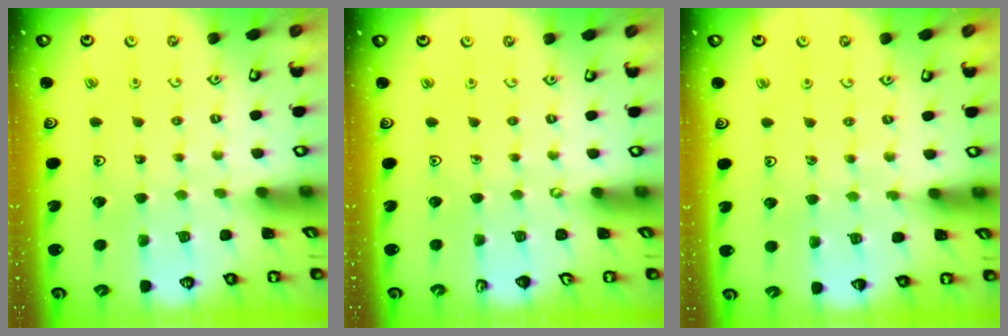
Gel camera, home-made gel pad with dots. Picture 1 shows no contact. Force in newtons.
{"total": 0.0}
{"total": 5.3, "press": 5.1, "slide": 1.3}